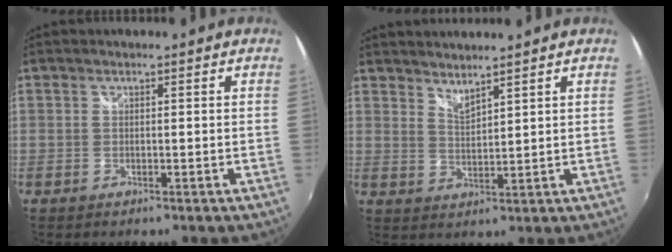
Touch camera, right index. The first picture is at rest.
{"total": 3.4, "force": [3.3, 0.1, 1.1], "torque": [-0.017, -0.006, 0.055]}